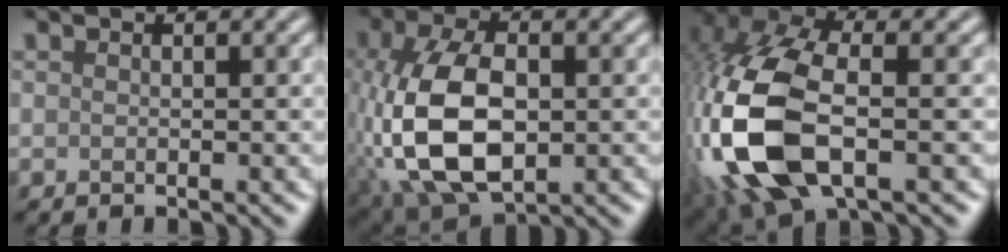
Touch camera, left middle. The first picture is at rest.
{"total": 10.8, "force": [-1.6, 6.0, 8.8], "torque": [-0.196, -0.005, -0.029]}
{"total": 14.1, "force": [-2.7, 7.2, 11.8], "torque": [-0.295, 0.003, -0.059]}